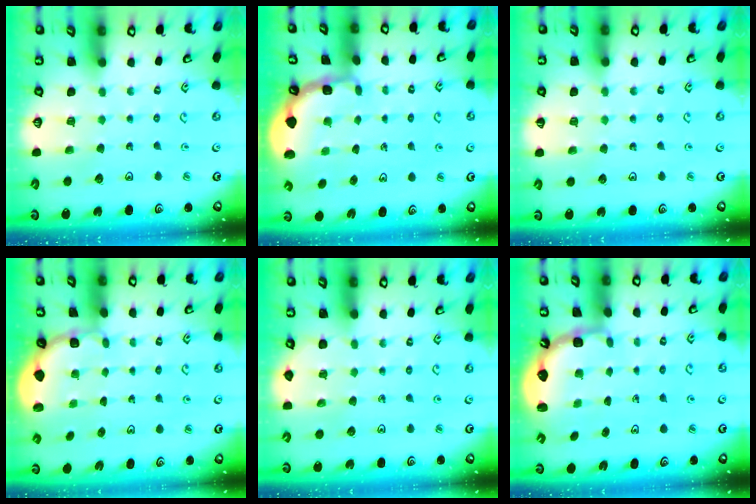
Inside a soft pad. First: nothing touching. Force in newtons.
{"total": 1.9, "press": 1.9, "slide": 0.2}
{"total": 2.7, "press": 2.7, "slide": 0.4}
{"total": 1.9, "press": 1.8, "slide": 0.8}
{"total": 1.6, "press": 1.5, "slide": 0.3}
{"total": 2.4, "press": 2.0, "slide": 1.3}